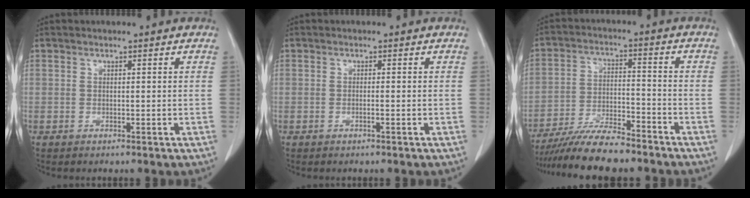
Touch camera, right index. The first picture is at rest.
{"total": 0.6, "force": [-0.3, -0.1, 0.5], "torque": [-0.009, 0.001, -0.005]}
{"total": 11.1, "force": [-9.8, 1.6, 4.9], "torque": [-0.081, -0.007, -0.169]}